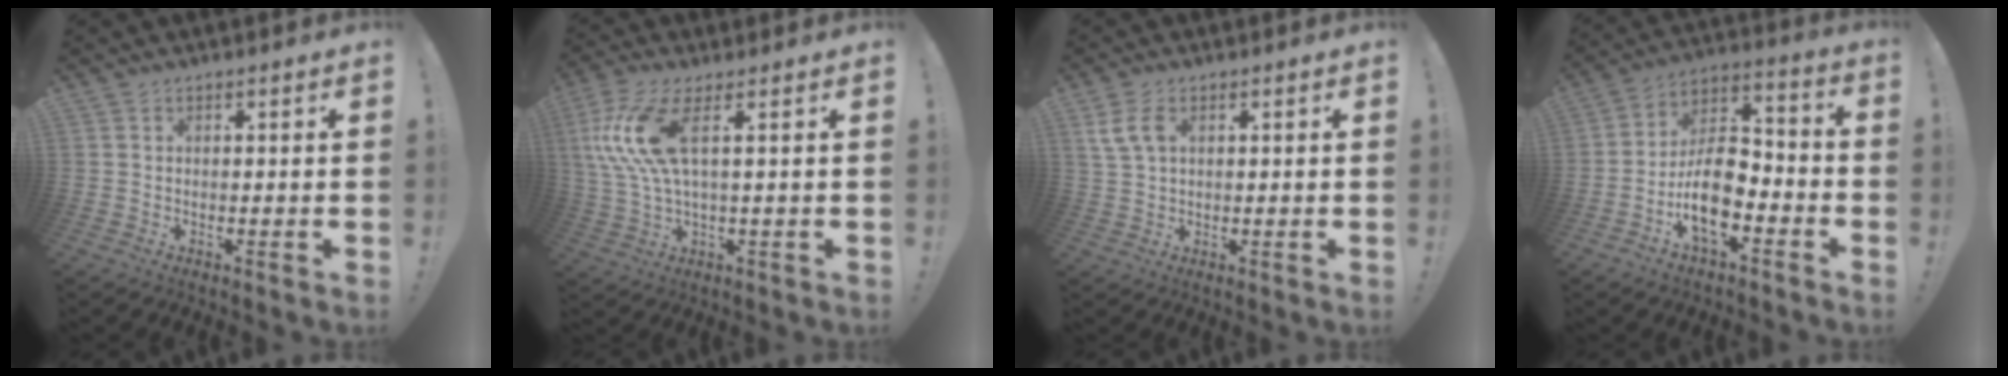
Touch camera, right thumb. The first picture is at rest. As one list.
[{"total": 12.5, "force": [3.6, 3.9, 11.4], "torque": [-0.236, -0.003, 0.066]}, {"total": 6.0, "force": [2.1, 3.6, 4.3], "torque": [-0.091, -0.002, 0.040]}, {"total": 13.9, "force": [-5.8, 7.7, 10.0], "torque": [-0.188, 0.028, -0.100]}]